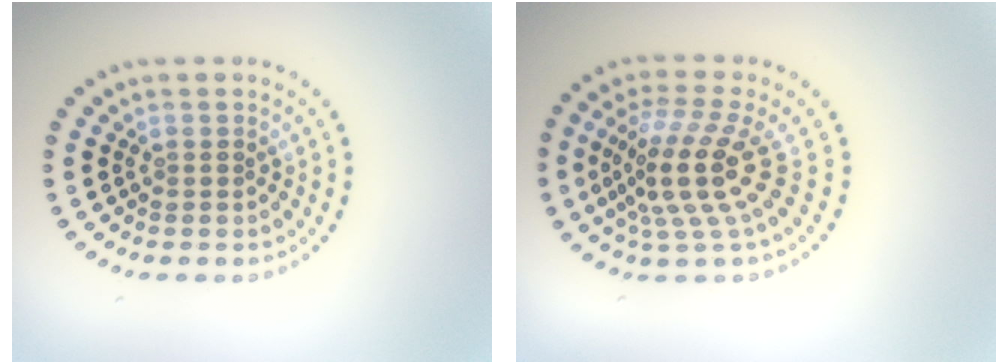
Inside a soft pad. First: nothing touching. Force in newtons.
{"total": 5.1, "press": 3.7, "slide": 3.5}